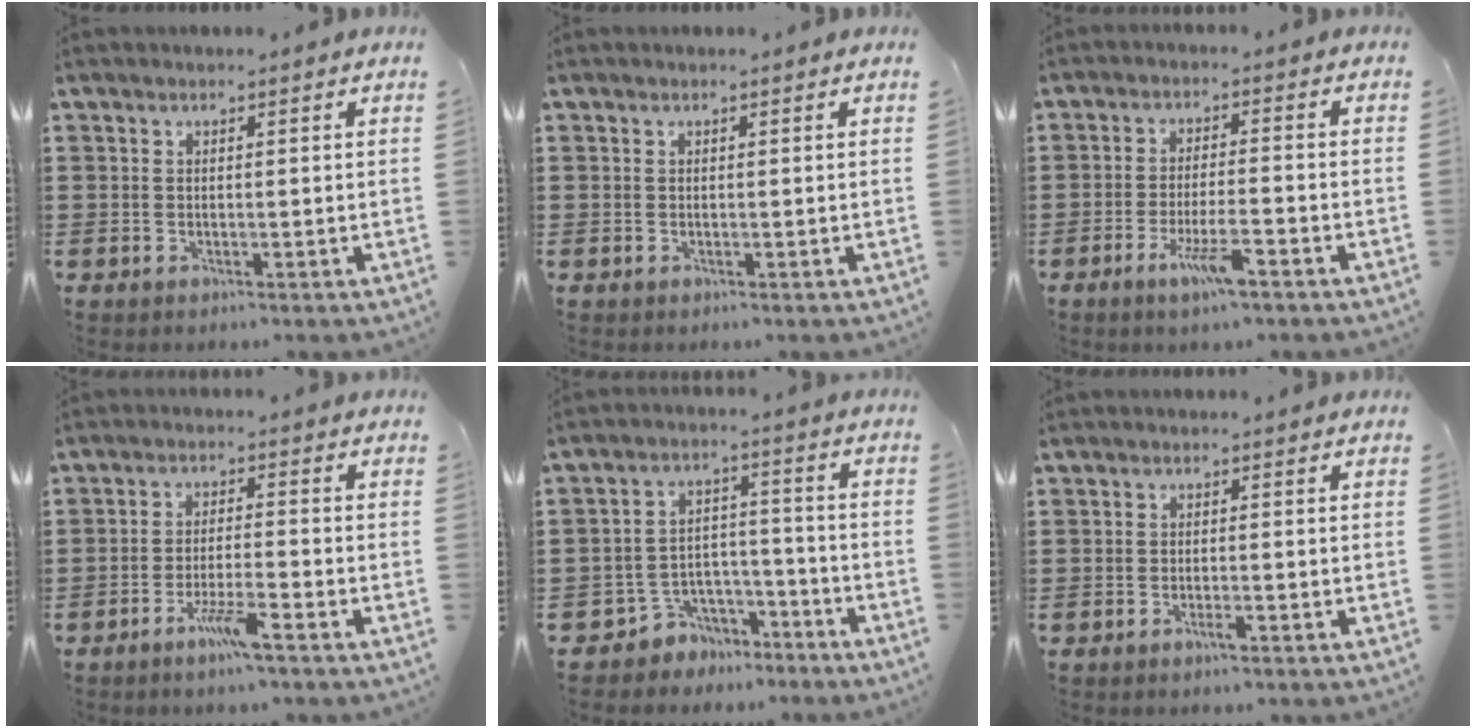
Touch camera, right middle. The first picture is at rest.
{"total": 0.0}
{"total": 5.6, "force": [-3.2, 0.8, 4.5], "torque": [-0.090, -0.008, -0.058]}
{"total": 4.7, "force": [-3.2, 0.2, 3.4], "torque": [-0.069, -0.006, -0.059]}
{"total": 5.1, "force": [-4.5, 2.3, 0.0], "torque": [-0.018, 0.006, -0.094]}
{"total": 1.5, "force": [-1.0, 0.2, 1.1], "torque": [-0.021, -0.004, -0.017]}